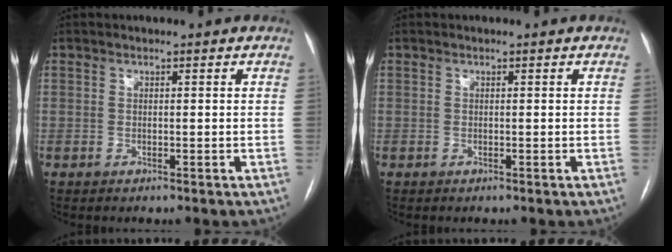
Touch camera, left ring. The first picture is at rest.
{"total": 0.0}